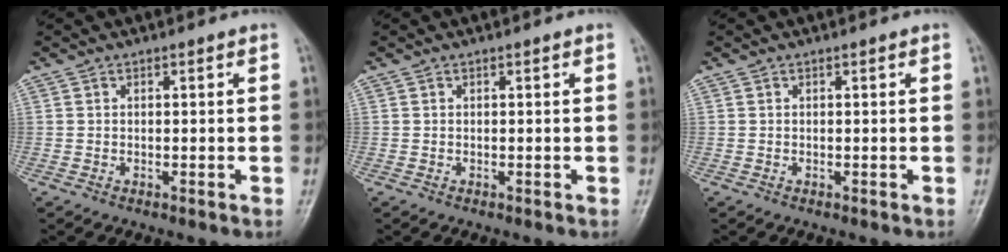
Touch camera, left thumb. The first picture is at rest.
{"total": 0.0}
{"total": 0.0}